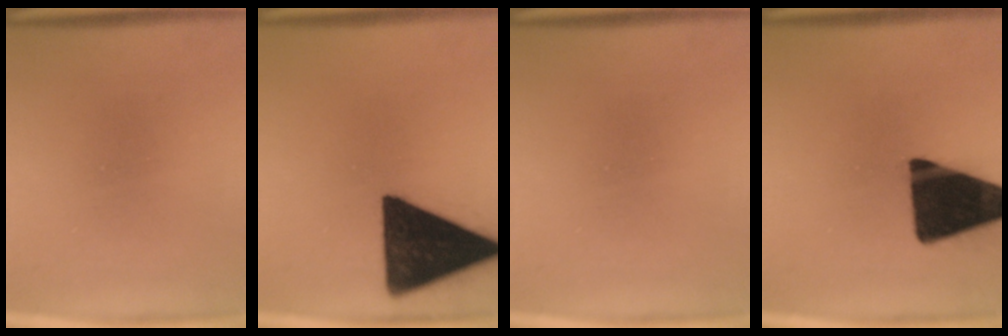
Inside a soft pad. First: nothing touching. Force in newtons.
{"total": 18.4}
{"total": 0.0}
{"total": 19.0}